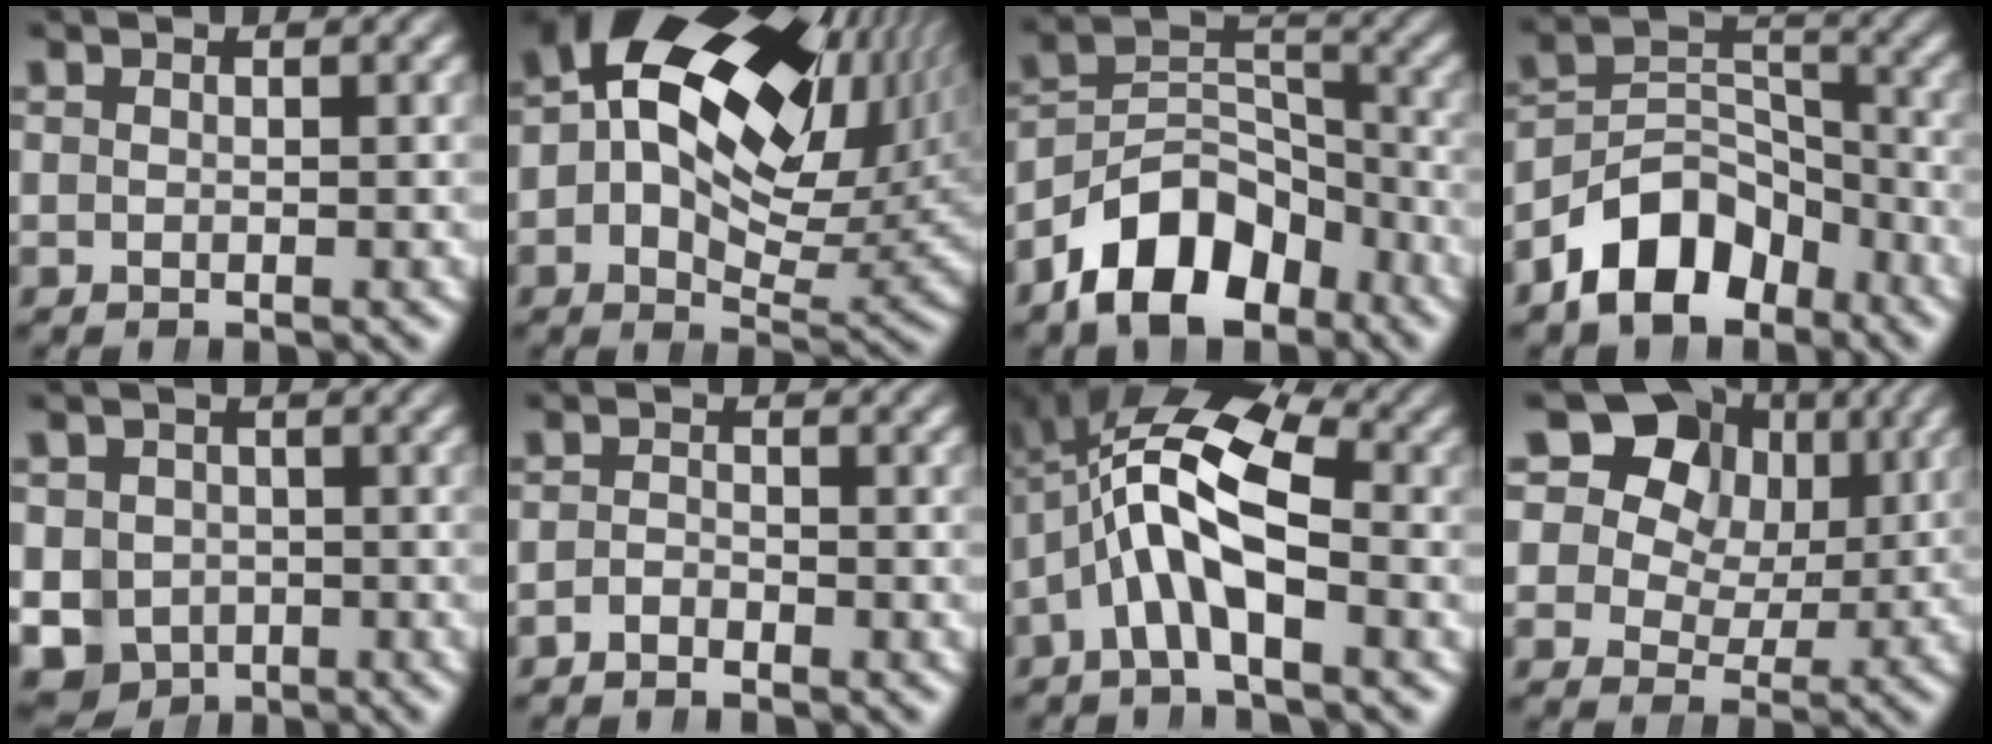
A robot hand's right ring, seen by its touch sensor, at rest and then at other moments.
{"total": 21.1, "force": [4.4, 13.8, 15.4], "torque": [-0.222, 0.015, 0.047]}
{"total": 9.3, "force": [-4.7, 6.0, 5.4], "torque": [-0.070, -0.020, -0.073]}
{"total": 8.3, "force": [-4.4, 5.6, 4.3], "torque": [-0.051, -0.016, -0.071]}
{"total": 11.3, "force": [-3.9, 10.0, 3.5], "torque": [-0.072, -0.051, -0.056]}
{"total": 1.7, "force": [-1.7, 0.2, -0.2], "torque": [0.018, -0.006, -0.030]}
{"total": 12.3, "force": [1.9, 8.0, 9.2], "torque": [-0.165, 0.001, 0.014]}
{"total": 15.9, "force": [4.1, 12.9, 8.4], "torque": [-0.164, -0.002, 0.060]}